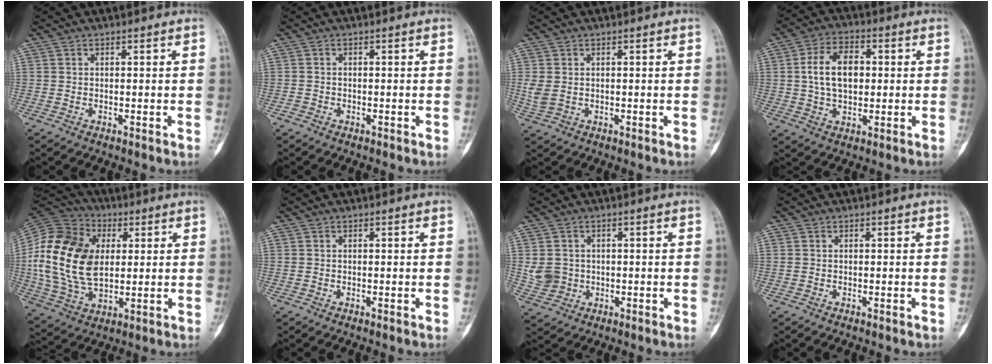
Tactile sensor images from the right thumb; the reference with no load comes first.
{"total": 0.9, "force": [-0.6, 0.7, 0.0], "torque": [0.000, 0.004, -0.015]}
{"total": 2.8, "force": [0.1, 1.9, 2.0], "torque": [-0.061, 0.002, 0.007]}
{"total": 10.3, "force": [1.0, 6.5, 7.9], "torque": [-0.124, 0.008, 0.018]}
{"total": 21.9, "force": [2.2, 14.5, 16.2], "torque": [-0.323, -0.004, 0.041]}
{"total": 0.0}
{"total": 4.8, "force": [0.2, 4.4, 2.0], "torque": [-0.021, 0.002, 0.009]}
{"total": 0.0}